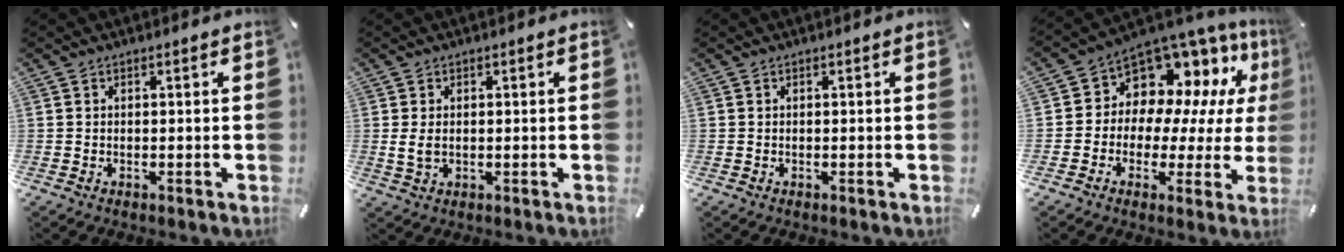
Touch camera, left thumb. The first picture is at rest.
{"total": 2.9, "force": [0.2, 1.8, 2.2], "torque": [-0.042, -0.001, 0.001]}
{"total": 0.0}
{"total": 11.1, "force": [7.5, 7.6, 2.9], "torque": [-0.058, -0.079, 0.138]}